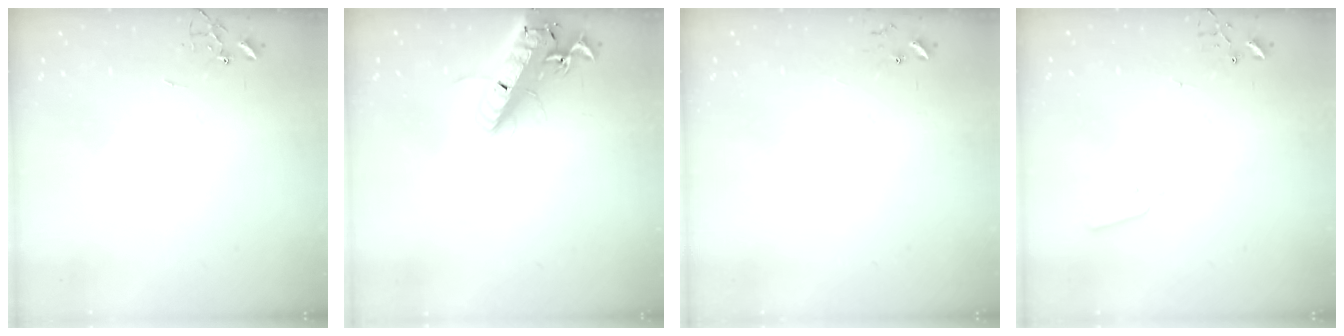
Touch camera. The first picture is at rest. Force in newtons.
{"total": 20.0, "press": 19.7, "slide": 4.0}
{"total": 4.7, "press": 4.7, "slide": 0.4}
{"total": 2.2, "press": 2.1, "slide": 0.3}